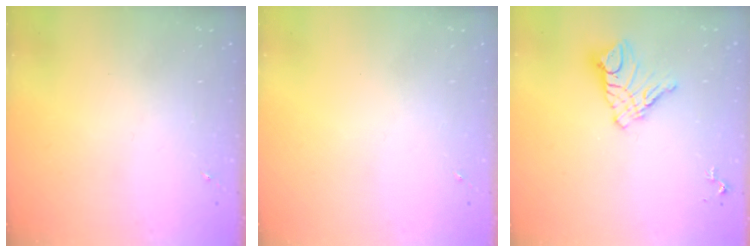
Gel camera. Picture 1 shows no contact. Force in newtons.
{"total": 0.0}
{"total": 11.5, "press": 11.4, "slide": 0.8}